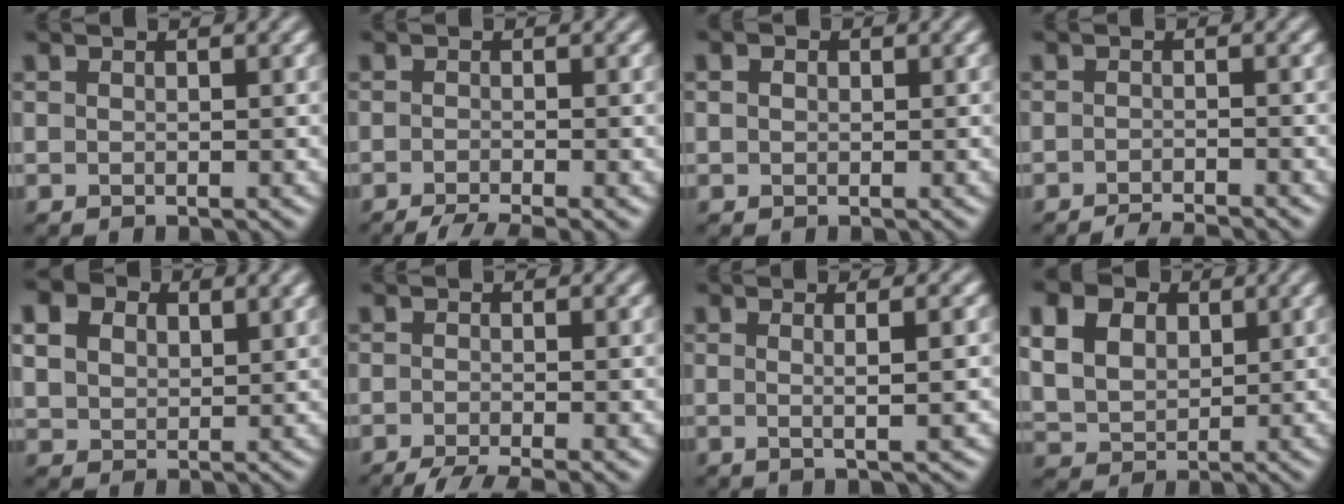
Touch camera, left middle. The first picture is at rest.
{"total": 3.7, "force": [-2.7, 0.6, 2.4], "torque": [-0.032, -0.005, -0.050]}
{"total": 0.8, "force": [0.4, 0.0, -0.7], "torque": [0.001, 0.004, 0.010]}
{"total": 3.0, "force": [-2.7, 0.2, 1.2], "torque": [-0.016, -0.001, -0.048]}
{"total": 6.7, "force": [4.6, 4.1, 2.8], "torque": [-0.093, 0.021, 0.076]}
{"total": 4.0, "force": [-2.9, 0.7, 2.8], "torque": [-0.039, -0.008, -0.051]}
{"total": 2.3, "force": [0.5, 0.3, 2.2], "torque": [-0.034, 0.011, -0.005]}
{"total": 9.4, "force": [5.0, 6.7, 4.3], "torque": [-0.125, 0.033, 0.086]}